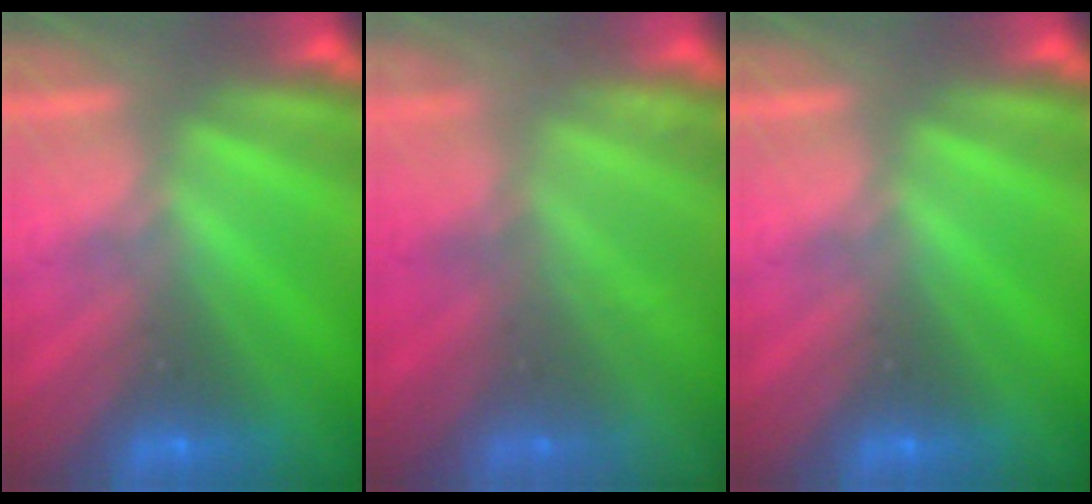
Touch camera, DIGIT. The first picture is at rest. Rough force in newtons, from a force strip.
{"total": 2.3}
{"total": 0.0}